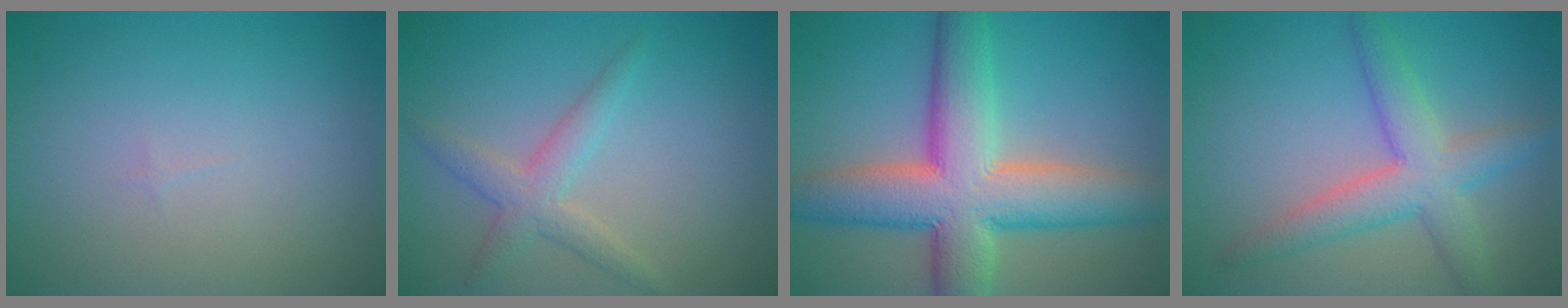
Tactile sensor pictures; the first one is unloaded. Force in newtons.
{"total": 2.7, "press": 2.7, "slide": 0.0}
{"total": 10.7, "press": 10.7, "slide": 0.4}
{"total": 5.1, "press": 5.1, "slide": 0.4}